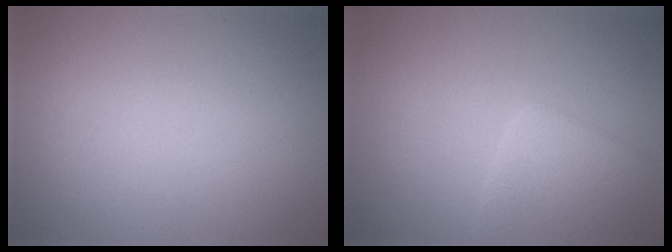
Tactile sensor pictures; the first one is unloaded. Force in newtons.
{"total": 3.1, "press": 3.1, "slide": 0.1}